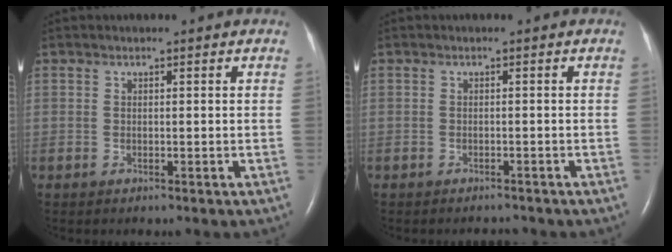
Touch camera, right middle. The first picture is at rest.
{"total": 1.4, "force": [-1.3, 0.3, 0.1], "torque": [-0.005, -0.005, -0.014]}